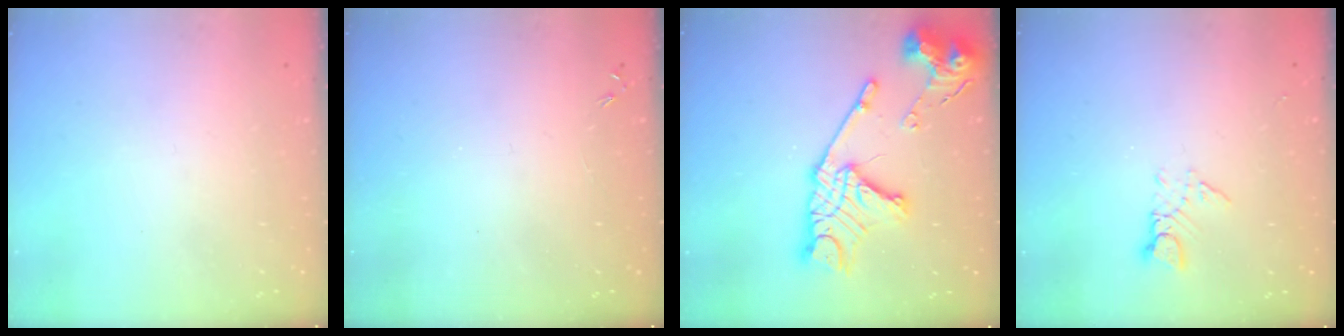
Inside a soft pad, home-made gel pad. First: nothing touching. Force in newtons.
{"total": 0.0}
{"total": 20.2, "press": 20.1, "slide": 2.0}
{"total": 3.0, "press": 3.0, "slide": 0.3}